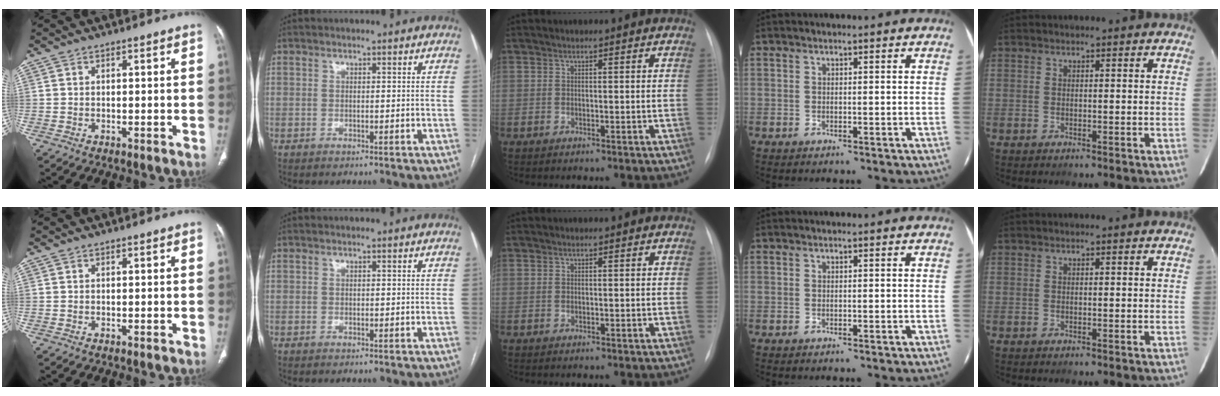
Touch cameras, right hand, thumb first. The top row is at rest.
{}